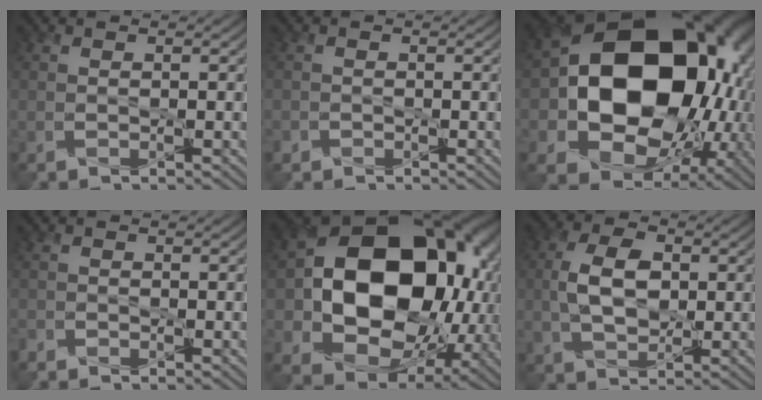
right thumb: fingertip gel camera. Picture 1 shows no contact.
{"total": 0.9, "force": [-0.7, 0.6, 0.0], "torque": [0.001, -0.004, -0.016]}
{"total": 21.6, "force": [0.9, 17.0, 13.3], "torque": [-0.267, -0.054, 0.051]}
{"total": 1.0, "force": [-1.0, 0.2, 0.1], "torque": [-0.003, -0.004, -0.024]}
{"total": 19.7, "force": [0.5, 15.1, 12.6], "torque": [-0.230, -0.041, 0.036]}
{"total": 6.6, "force": [0.3, 4.1, 5.1], "torque": [-0.116, 0.003, 0.000]}